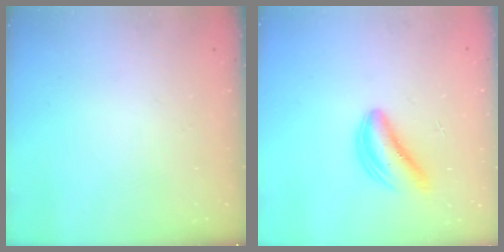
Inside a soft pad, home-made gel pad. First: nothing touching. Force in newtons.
{"total": 5.4, "press": 5.3, "slide": 1.1}